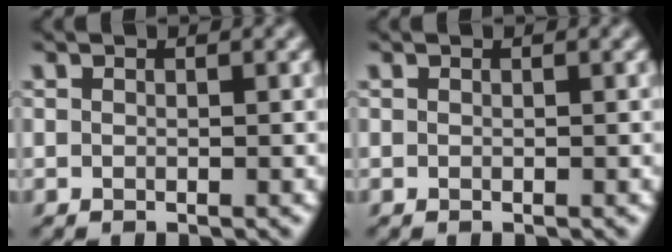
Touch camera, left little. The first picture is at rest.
{"total": 0.0}